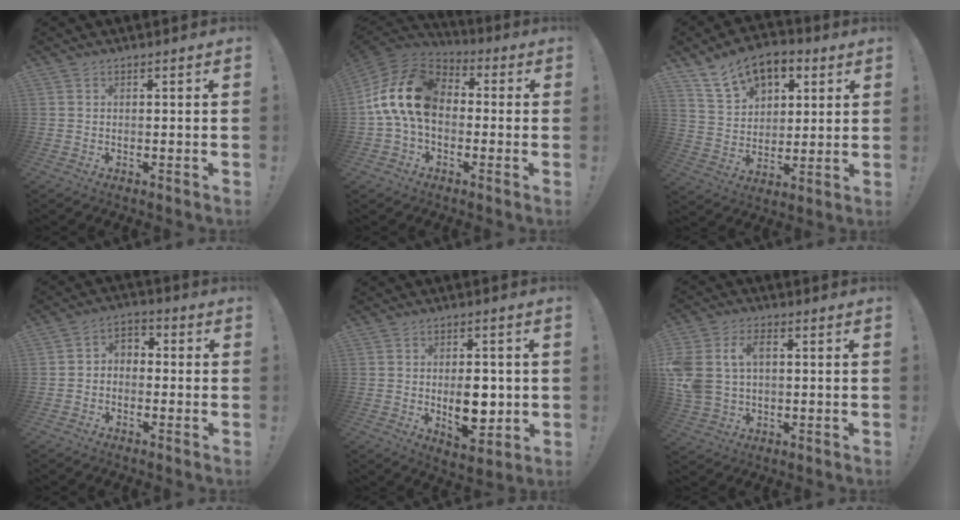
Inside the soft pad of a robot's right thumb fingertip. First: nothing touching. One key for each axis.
{"total": 18.3, "fx": 1.5, "fy": 12.4, "fz": 13.3, "tx": -0.247, "ty": 0.017, "tz": 0.035}
{"total": 14.5, "fx": 8.2, "fy": 9.7, "fz": 7.1, "tx": -0.106, "ty": -0.045, "tz": 0.155}
{"total": 4.4, "fx": -2.3, "fy": 3.3, "fz": 1.7, "tx": -0.030, "ty": 0.020, "tz": -0.044}
{"total": 10.6, "fx": -1.0, "fy": 6.2, "fz": 8.5, "tx": -0.126, "ty": -0.001, "tz": -0.012}
{"total": 10.7, "fx": 2.2, "fy": 7.6, "fz": 7.2, "tx": -0.164, "ty": 0.002, "tz": 0.041}